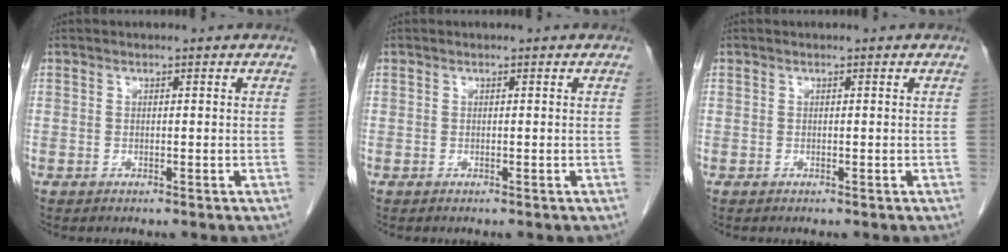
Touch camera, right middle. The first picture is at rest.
{"total": 0.0}
{"total": 0.0}